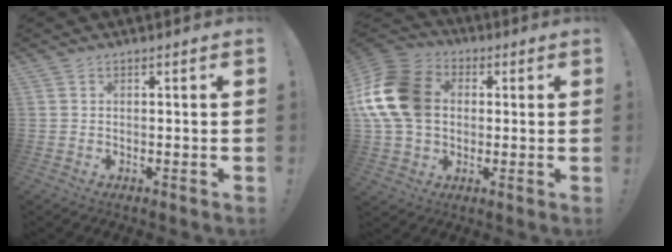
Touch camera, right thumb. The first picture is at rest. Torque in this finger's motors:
{"motor_torque": [0.53, 0.52, 1.15, -0.42, 0.56]}